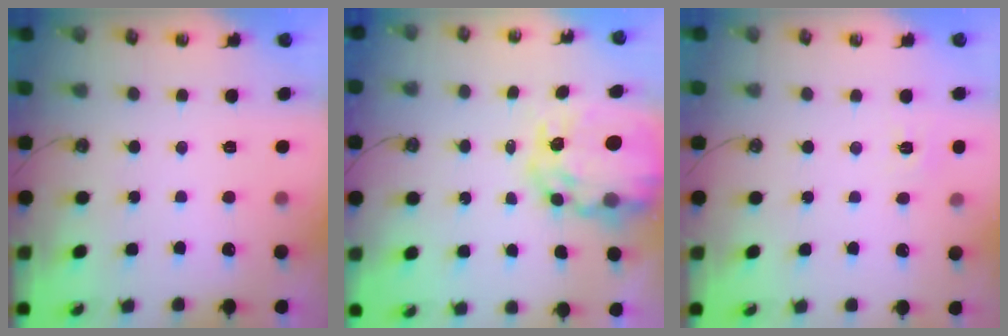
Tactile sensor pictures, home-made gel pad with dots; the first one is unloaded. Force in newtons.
{"total": 12.7, "press": 12.7, "slide": 1.2}
{"total": 4.9, "press": 4.9, "slide": 0.5}